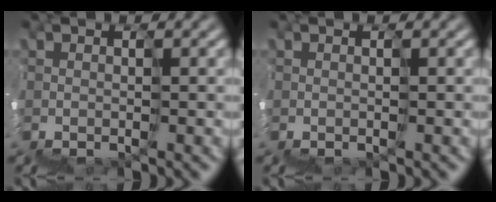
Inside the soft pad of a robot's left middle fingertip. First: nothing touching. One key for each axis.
{"total": 0.0}